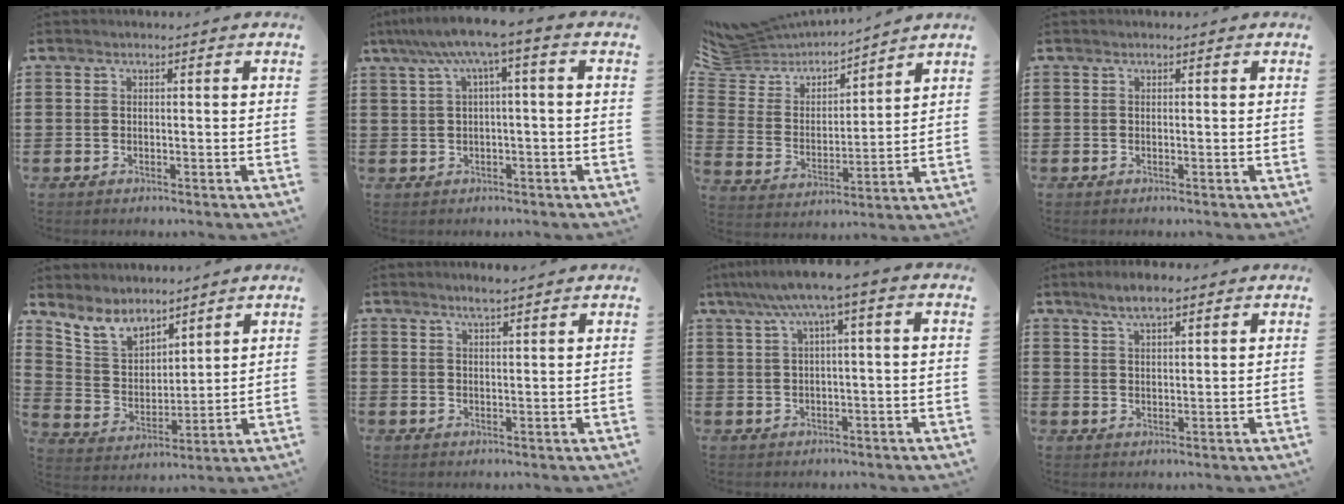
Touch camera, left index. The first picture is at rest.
{"total": 5.3, "force": [1.0, 0.2, 5.2], "torque": [-0.101, -0.005, 0.012]}
{"total": 5.2, "force": [4.9, 1.7, -0.1], "torque": [-0.051, -0.045, 0.078]}
{"total": 0.0}
{"total": 7.2, "force": [6.2, 3.3, 1.7], "torque": [-0.067, -0.028, 0.114]}
{"total": 2.7, "force": [2.4, 0.1, 1.3], "torque": [-0.028, 0.001, 0.043]}
{"total": 5.1, "force": [1.4, 0.1, 5.0], "torque": [-0.095, 0.001, 0.019]}
{"total": 3.8, "force": [2.9, 0.9, 2.3], "torque": [-0.050, 0.005, 0.052]}